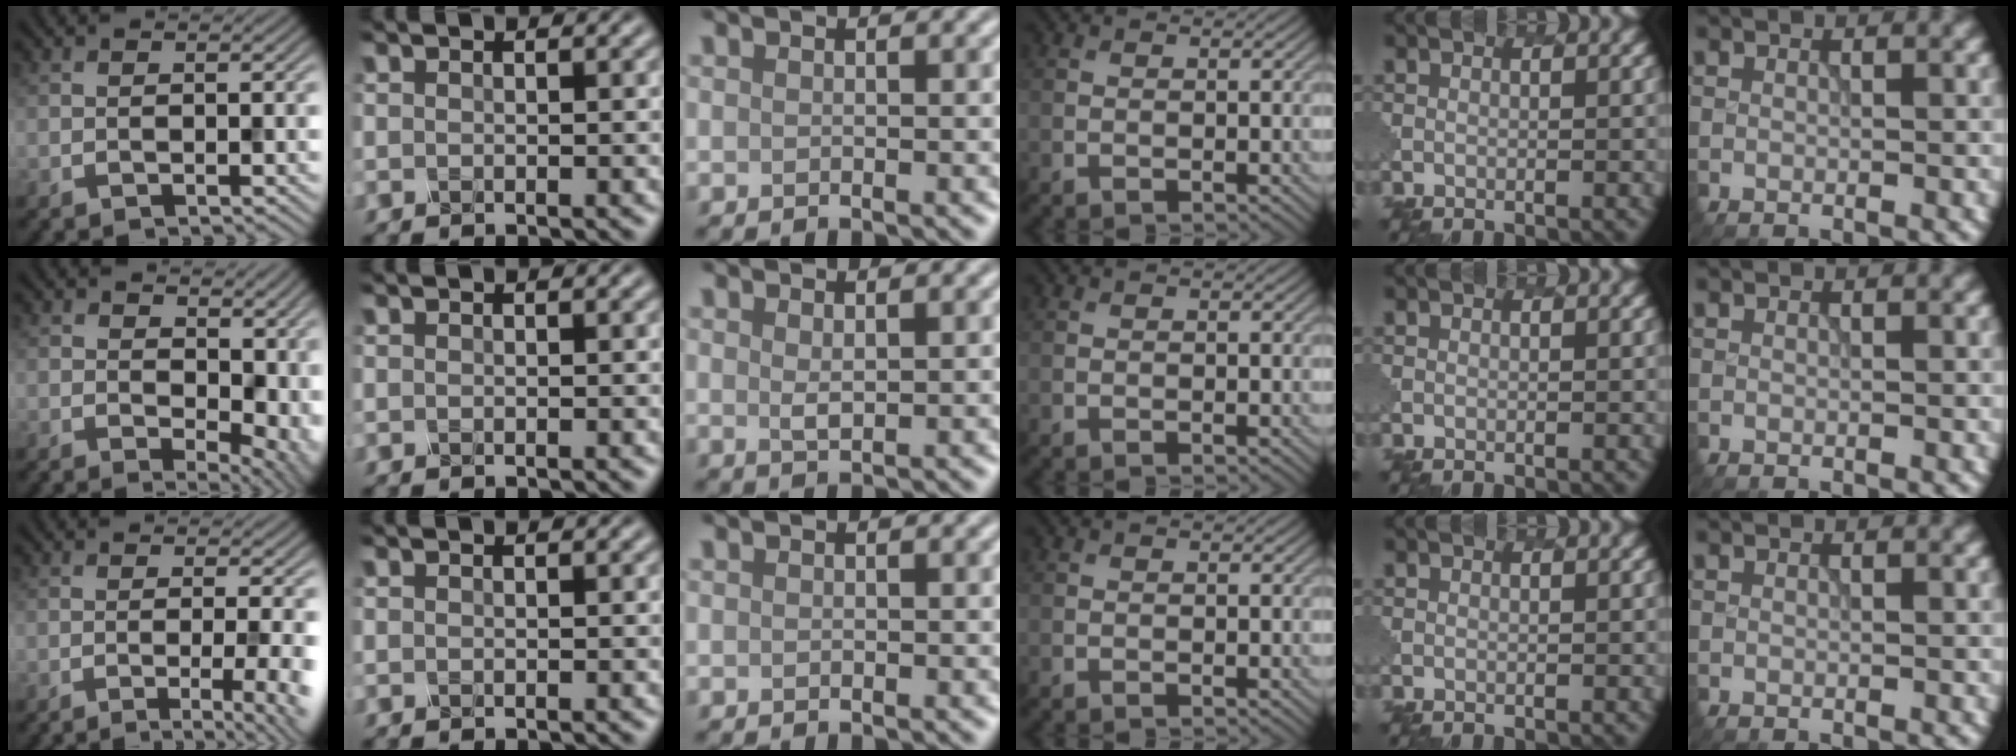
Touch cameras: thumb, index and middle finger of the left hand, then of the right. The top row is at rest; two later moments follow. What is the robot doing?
{"motion": "dispense", "object": "spray bottle"}